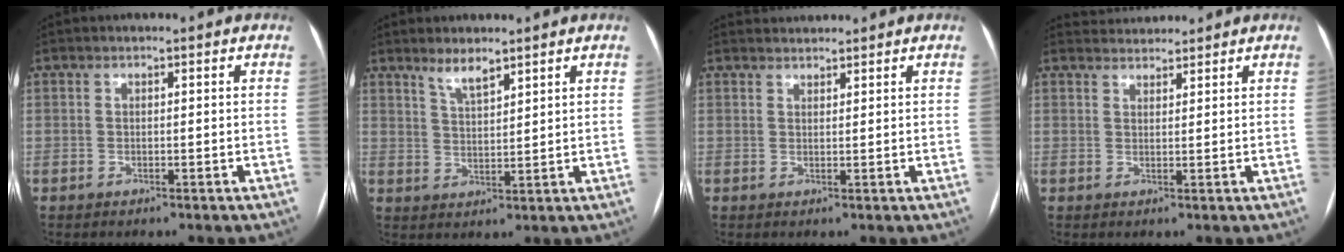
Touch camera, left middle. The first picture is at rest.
{"total": 3.7, "force": [3.0, 0.6, 2.0], "torque": [-0.040, -0.004, 0.059]}
{"total": 2.3, "force": [2.3, 0.4, -0.2], "torque": [0.000, 0.020, 0.041]}
{"total": 3.3, "force": [3.2, 0.5, -0.2], "torque": [-0.001, 0.022, 0.056]}